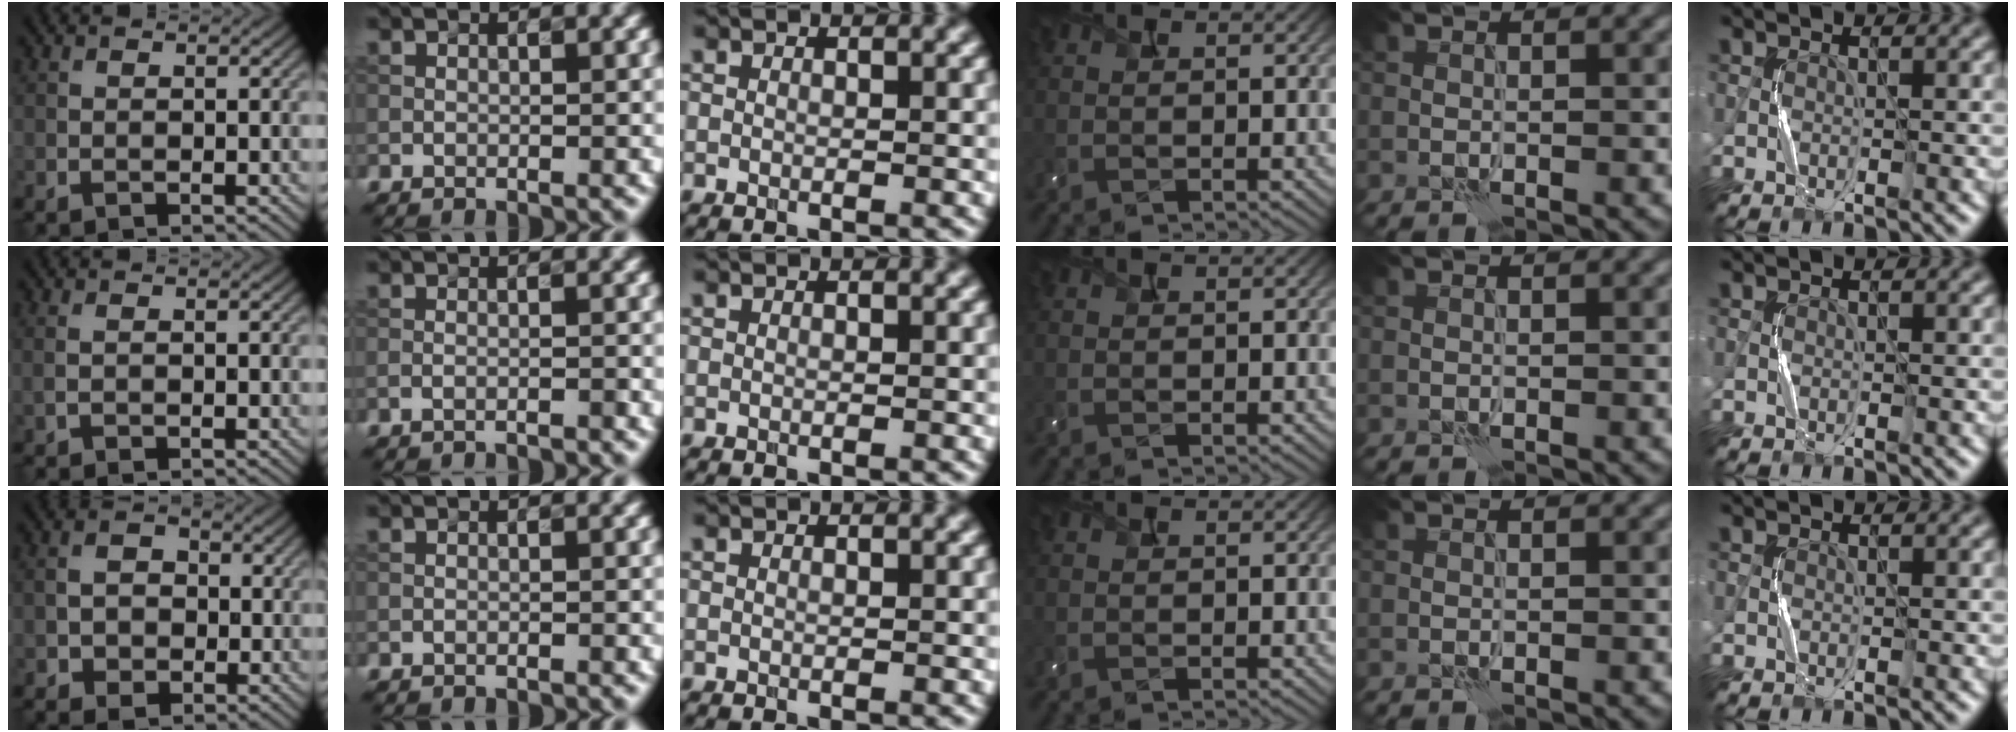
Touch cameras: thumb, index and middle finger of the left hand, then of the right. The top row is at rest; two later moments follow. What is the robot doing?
{"motion": "squeeze", "object": "bubble wrap"}